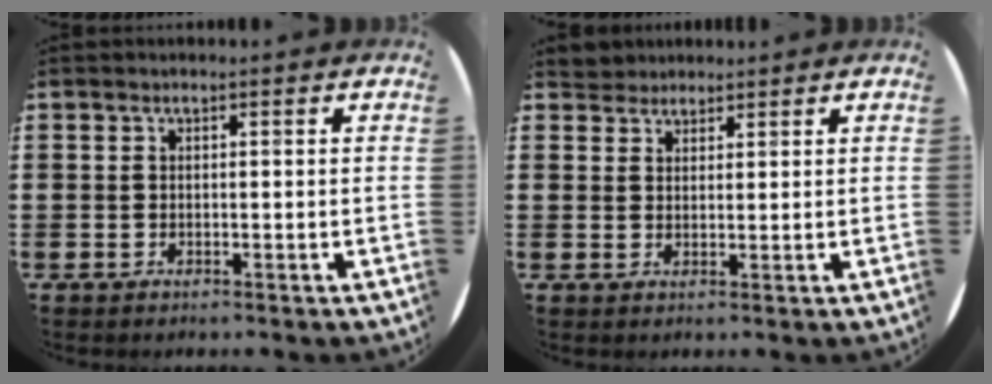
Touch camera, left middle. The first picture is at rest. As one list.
[{"total": 2.4, "force": [2.2, 0.8, -0.3], "torque": [0.002, 0.004, 0.044]}]